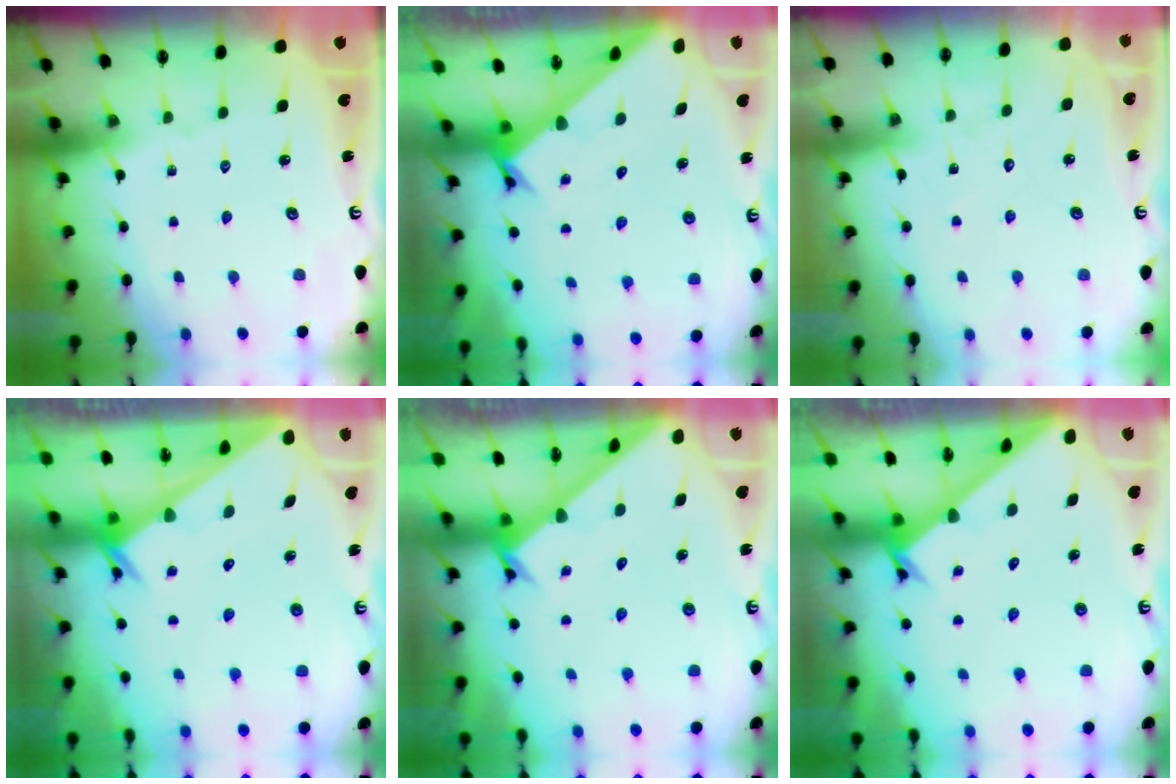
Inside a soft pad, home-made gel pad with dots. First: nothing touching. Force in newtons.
{"total": 2.3, "press": 2.3, "slide": 0.2}
{"total": 4.1, "press": 4.1, "slide": 0.5}
{"total": 3.4, "press": 3.4, "slide": 0.3}
{"total": 2.4, "press": 2.4, "slide": 0.2}
{"total": 2.4, "press": 2.4, "slide": 0.2}